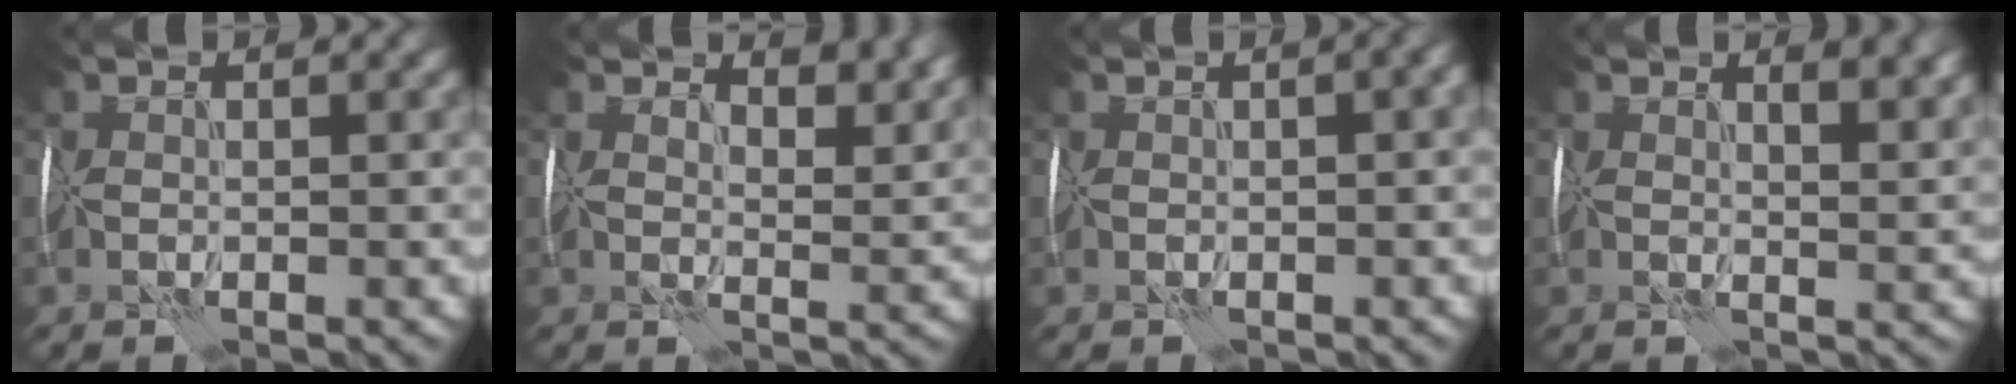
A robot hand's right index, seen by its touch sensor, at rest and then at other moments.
{"total": 5.4, "force": [3.9, 2.2, 3.0], "torque": [-0.039, 0.002, 0.044]}
{"total": 5.5, "force": [1.4, 2.6, 4.6], "torque": [-0.032, 0.028, 0.013]}
{"total": 5.6, "force": [2.9, 2.4, 4.2], "torque": [-0.029, 0.014, 0.034]}